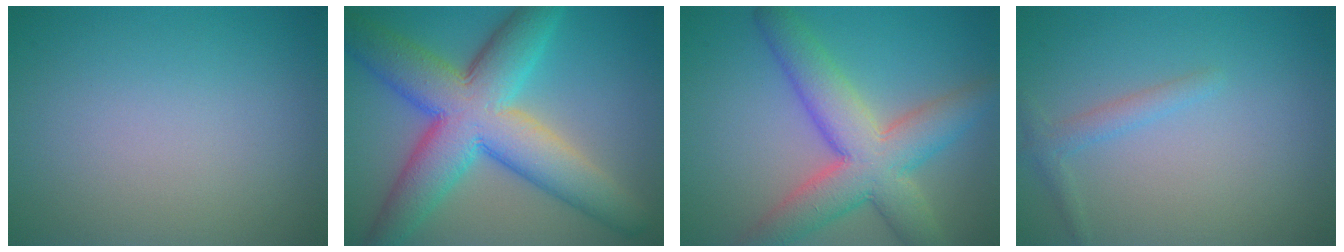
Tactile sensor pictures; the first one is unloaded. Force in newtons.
{"total": 11.5, "press": 11.5, "slide": 0.5}
{"total": 8.2, "press": 8.1, "slide": 0.4}
{"total": 1.4, "press": 1.4, "slide": 0.1}